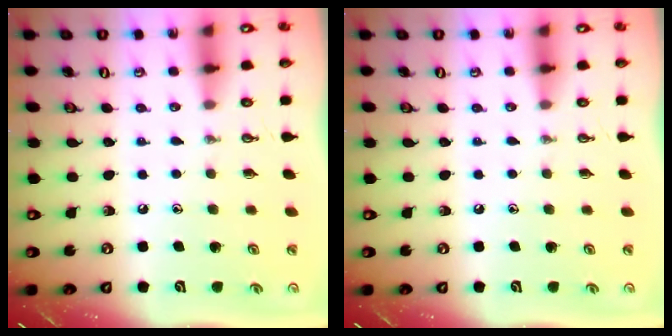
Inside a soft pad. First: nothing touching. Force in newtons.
{"total": 0.0}